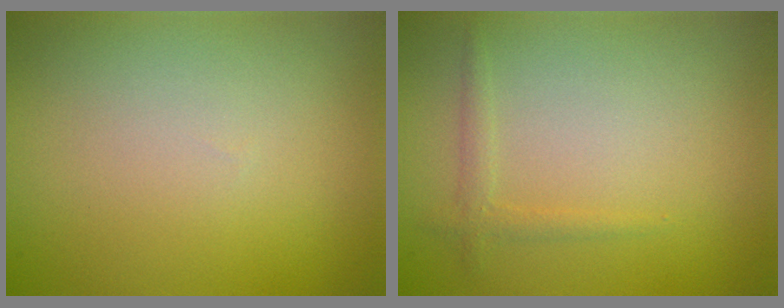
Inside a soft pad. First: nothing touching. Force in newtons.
{"total": 1.1, "press": 1.1, "slide": 0.1}